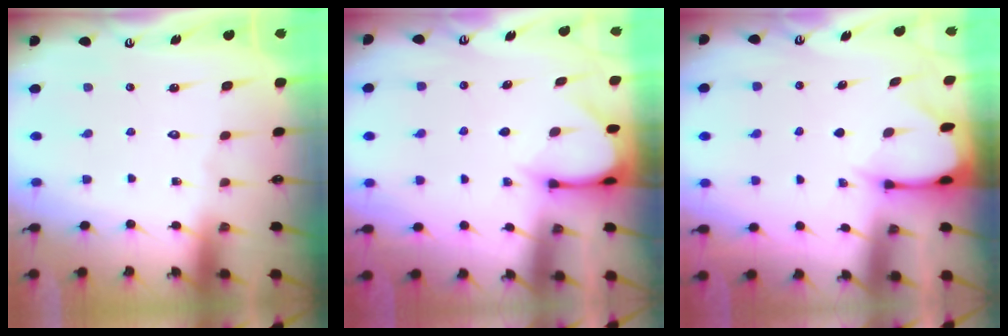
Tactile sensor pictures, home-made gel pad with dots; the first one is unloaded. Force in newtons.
{"total": 3.0, "press": 3.0, "slide": 0.3}
{"total": 2.4, "press": 2.4, "slide": 0.3}